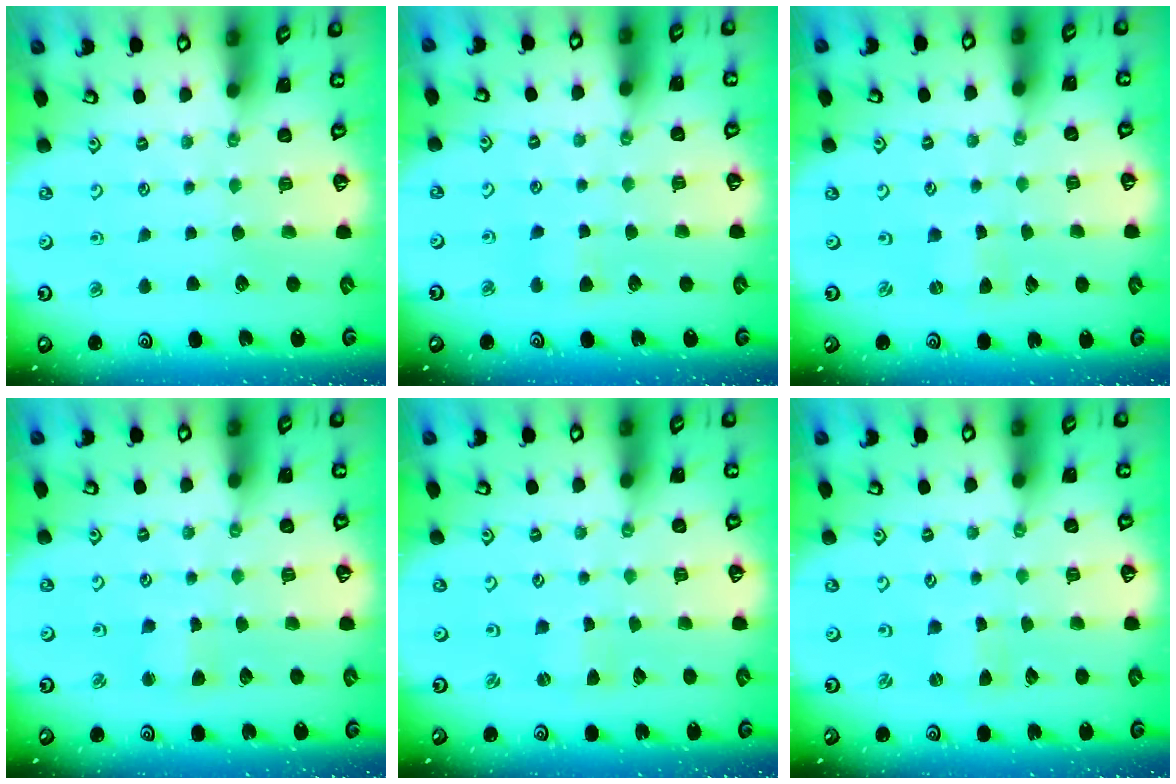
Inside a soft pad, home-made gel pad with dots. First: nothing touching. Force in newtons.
{"total": 3.4, "press": 3.4, "slide": 0.6}
{"total": 0.0}
{"total": 2.7, "press": 2.7, "slide": 0.3}
{"total": 1.2, "press": 1.2, "slide": 0.2}
{"total": 0.0}